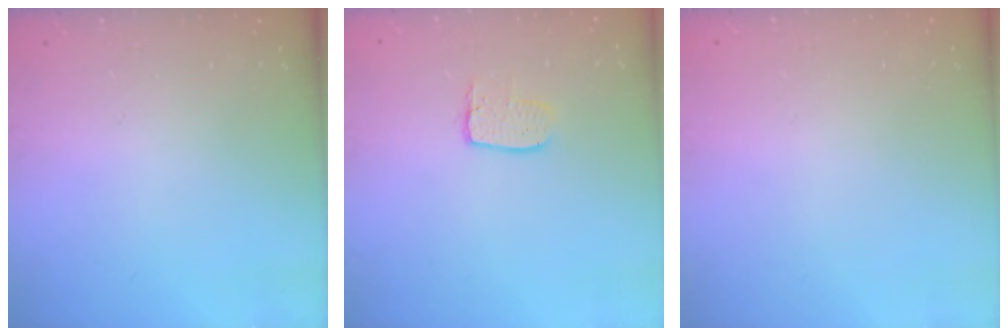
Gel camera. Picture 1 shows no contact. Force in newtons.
{"total": 6.8, "press": 6.8, "slide": 0.4}
{"total": 0.0}